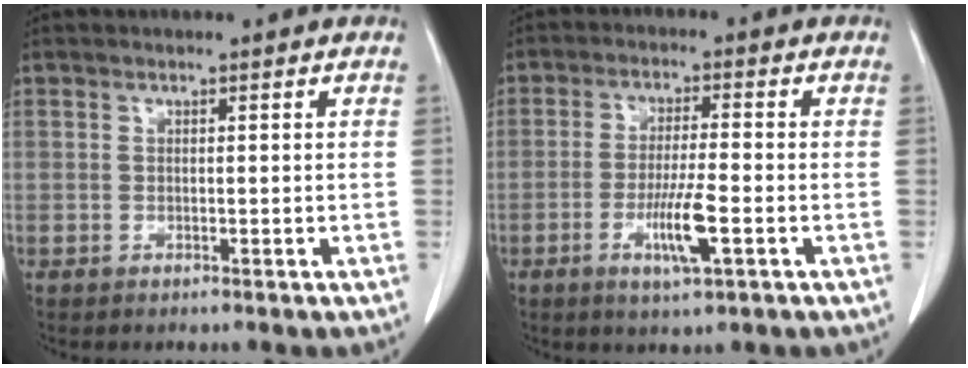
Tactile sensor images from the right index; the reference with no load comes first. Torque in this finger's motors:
{"motor_torque": [1.20, -0.13, 0.60, 0.08]}